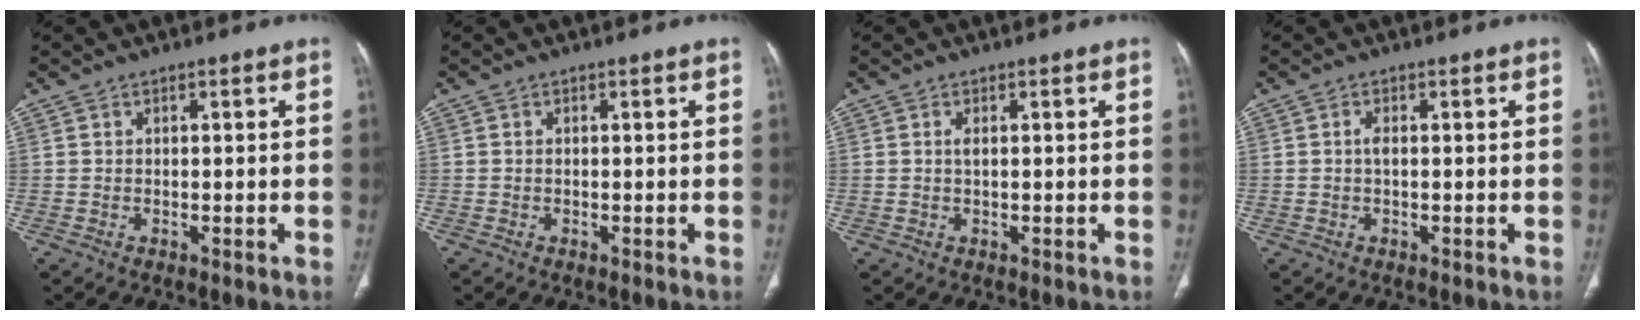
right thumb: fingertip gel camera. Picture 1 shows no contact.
{"total": 0.0}
{"total": 1.0, "force": [0.2, 0.3, 0.9], "torque": [-0.021, -0.001, 0.004]}
{"total": 1.2, "force": [0.0, 0.5, 1.1], "torque": [-0.023, 0.001, 0.000]}